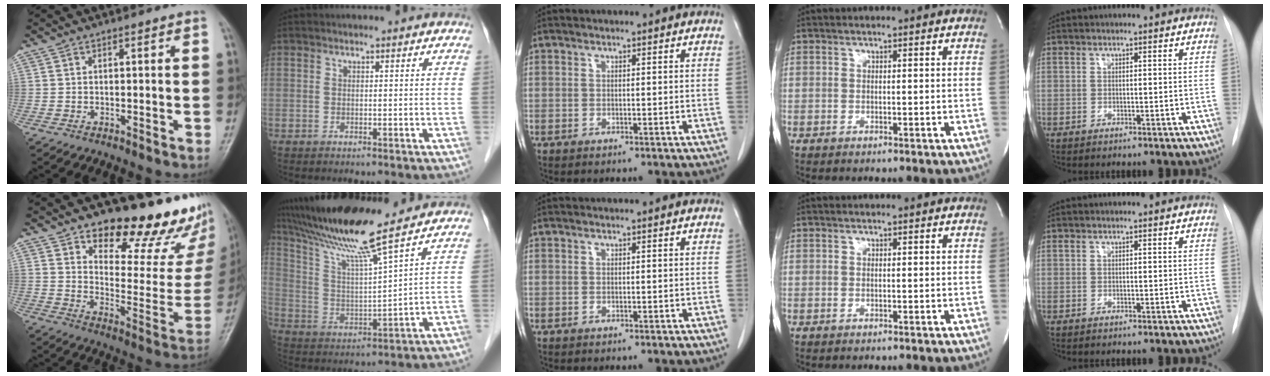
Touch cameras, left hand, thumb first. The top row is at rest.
{"thumb": {"total": 23.1, "force": [17.1, 9.5, 12.2], "torque": [-0.109, -0.118, 0.229]}, "index": {"total": 13.3, "force": [11.2, -2.1, 6.9], "torque": [-0.129, 0.005, 0.212]}}